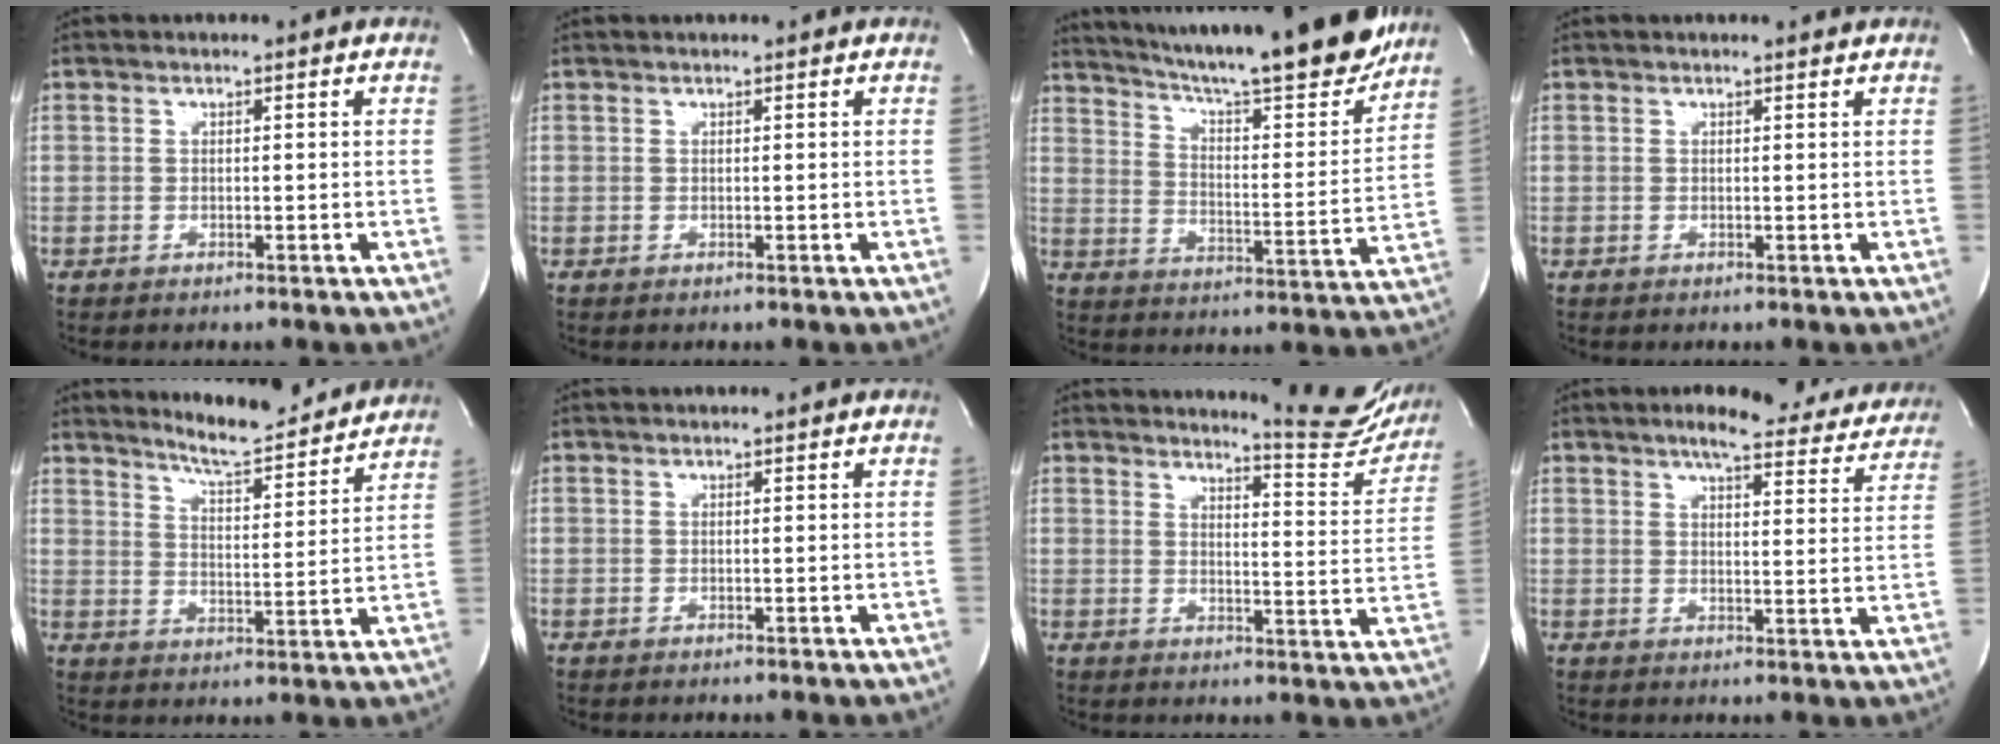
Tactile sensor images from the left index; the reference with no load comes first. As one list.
[{"total": 0.8, "force": [0.7, 0.0, 0.4], "torque": [-0.005, 0.014, 0.012]}, {"total": 22.4, "force": [19.7, 1.5, 10.7], "torque": [-0.176, -0.046, 0.276]}, {"total": 0.7, "force": [0.7, -0.1, 0.0], "torque": [-0.009, -0.006, 0.004]}, {"total": 11.2, "force": [10.7, 0.6, 3.3], "torque": [-0.054, -0.016, 0.153]}, {"total": 1.2, "force": [1.0, 0.0, 0.6], "torque": [-0.006, 0.017, 0.017]}, {"total": 12.3, "force": [12.0, 0.6, 2.2], "torque": [-0.021, -0.081, 0.130]}, {"total": 15.3, "force": [13.6, 3.3, 6.2], "torque": [-0.062, -0.012, 0.151]}]